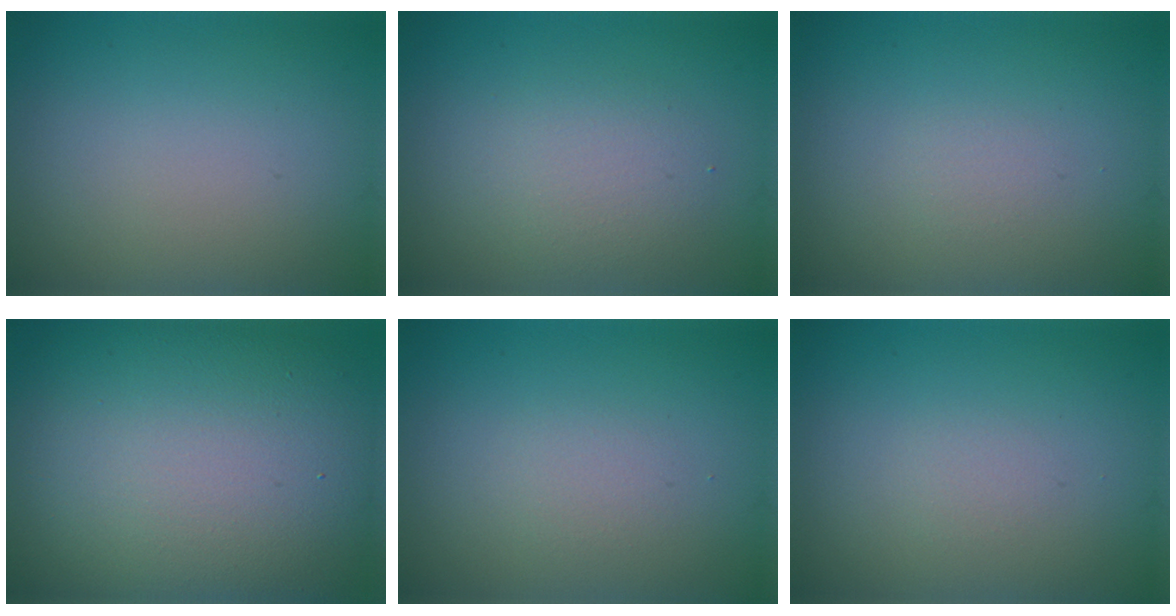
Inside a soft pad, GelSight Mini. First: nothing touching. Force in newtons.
{"total": 2.4, "press": 2.4, "slide": 0.2}
{"total": 0.6, "press": 0.6, "slide": 0.1}
{"total": 16.5, "press": 16.5, "slide": 0.9}
{"total": 1.1, "press": 1.1, "slide": 0.0}
{"total": 0.6, "press": 0.6, "slide": 0.1}